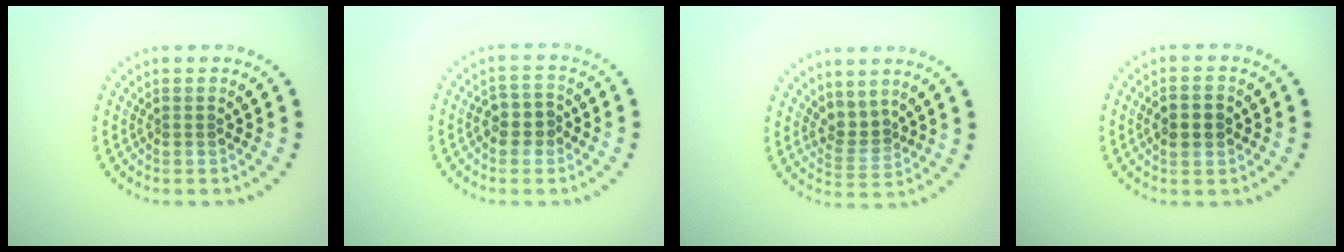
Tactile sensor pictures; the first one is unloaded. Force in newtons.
{"total": 2.5, "press": 2.3, "slide": 0.8}
{"total": 1.9, "press": 1.4, "slide": 1.4}
{"total": 2.5, "press": 2.5, "slide": 0.2}